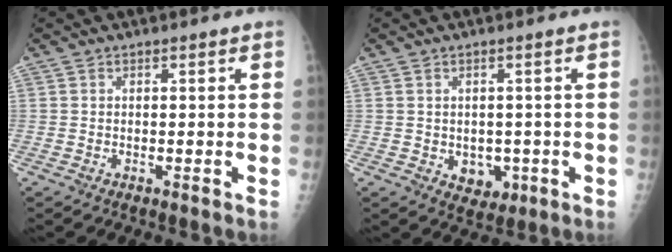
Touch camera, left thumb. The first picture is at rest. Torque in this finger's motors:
{"motor_torque": [-0.24, 0.36, 0.18, -0.18, 0.03]}